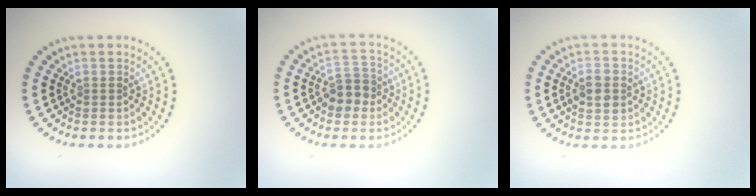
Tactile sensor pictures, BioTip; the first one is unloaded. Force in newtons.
{"total": 2.7, "press": 2.6, "slide": 0.9}
{"total": 2.7, "press": 2.7, "slide": 0.1}